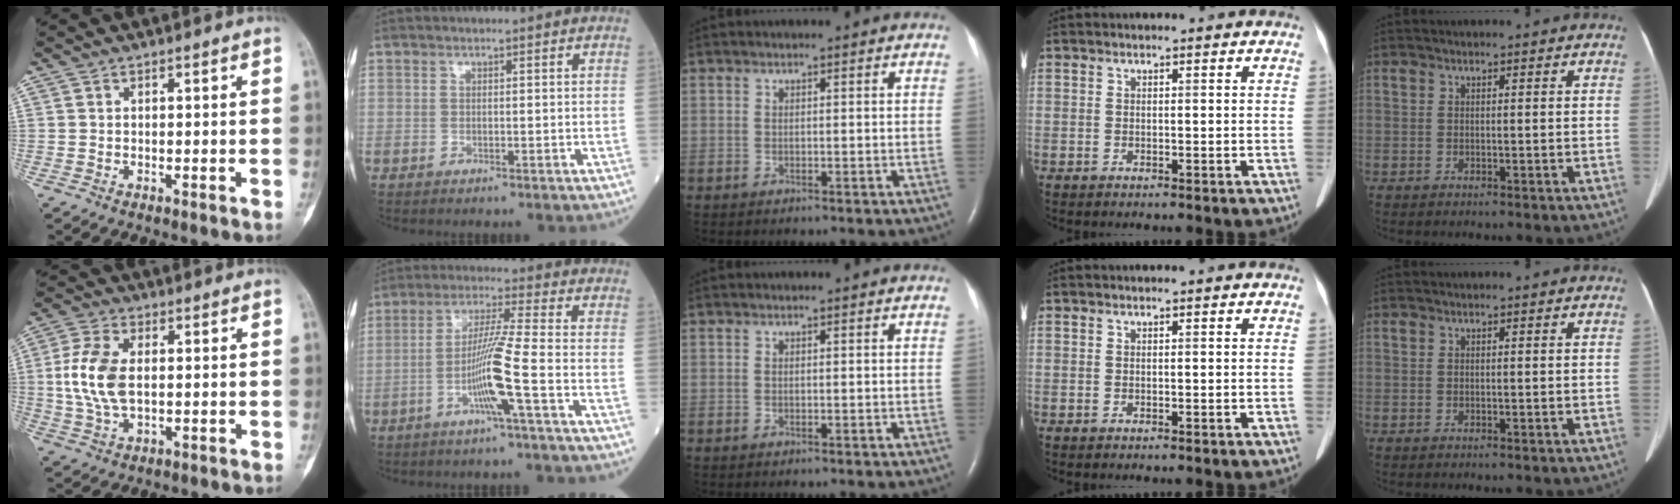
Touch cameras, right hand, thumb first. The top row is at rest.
{"thumb": {"total": 9.9, "force": [0.5, 5.5, 8.2], "torque": [-0.186, 0.003, 0.012]}, "index": {"total": 8.7, "force": [-3.2, -1.8, 7.9], "torque": [-0.156, -0.002, -0.063]}}